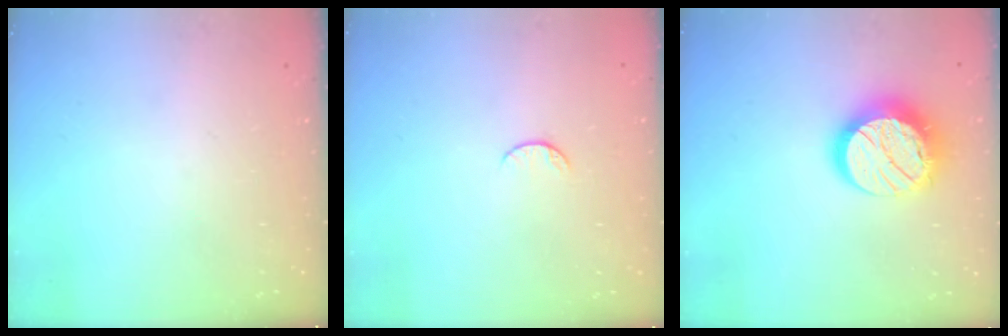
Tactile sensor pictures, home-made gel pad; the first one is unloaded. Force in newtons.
{"total": 4.7, "press": 4.7, "slide": 0.4}
{"total": 15.7, "press": 15.7, "slide": 0.9}